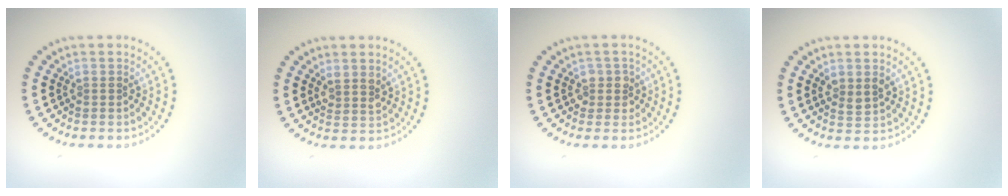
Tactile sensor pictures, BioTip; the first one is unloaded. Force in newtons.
{"total": 1.6, "press": 1.5, "slide": 0.7}
{"total": 1.5, "press": 1.4, "slide": 0.6}
{"total": 1.6, "press": 1.6, "slide": 0.5}